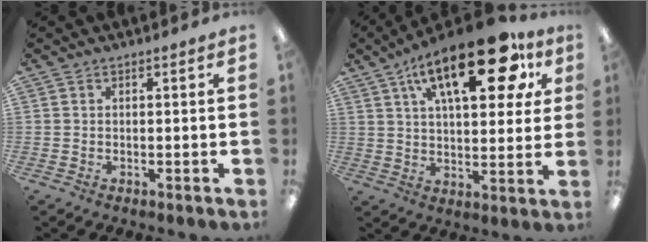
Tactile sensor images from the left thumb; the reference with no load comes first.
{"total": 23.9, "force": [11.4, 10.0, 18.5], "torque": [-0.270, -0.040, 0.178]}